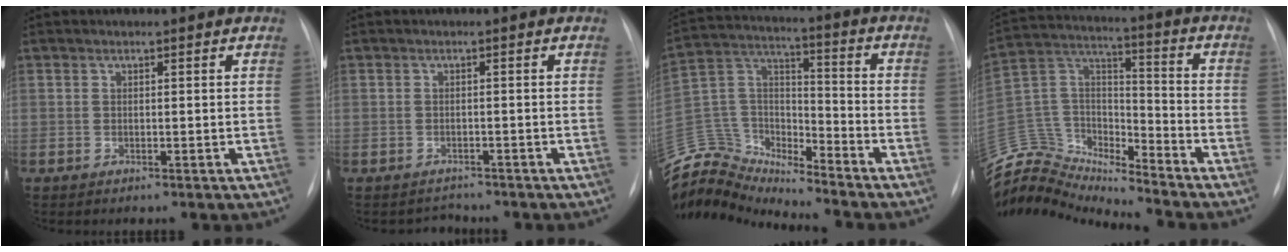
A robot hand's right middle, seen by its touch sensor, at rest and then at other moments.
{"total": 1.5, "force": [-1.3, 0.5, -0.7], "torque": [0.007, -0.002, -0.020]}
{"total": 15.2, "force": [-15.0, 1.8, 1.1], "torque": [-0.028, 0.063, -0.281]}
{"total": 16.7, "force": [-16.5, 1.8, 2.1], "torque": [-0.045, 0.062, -0.304]}